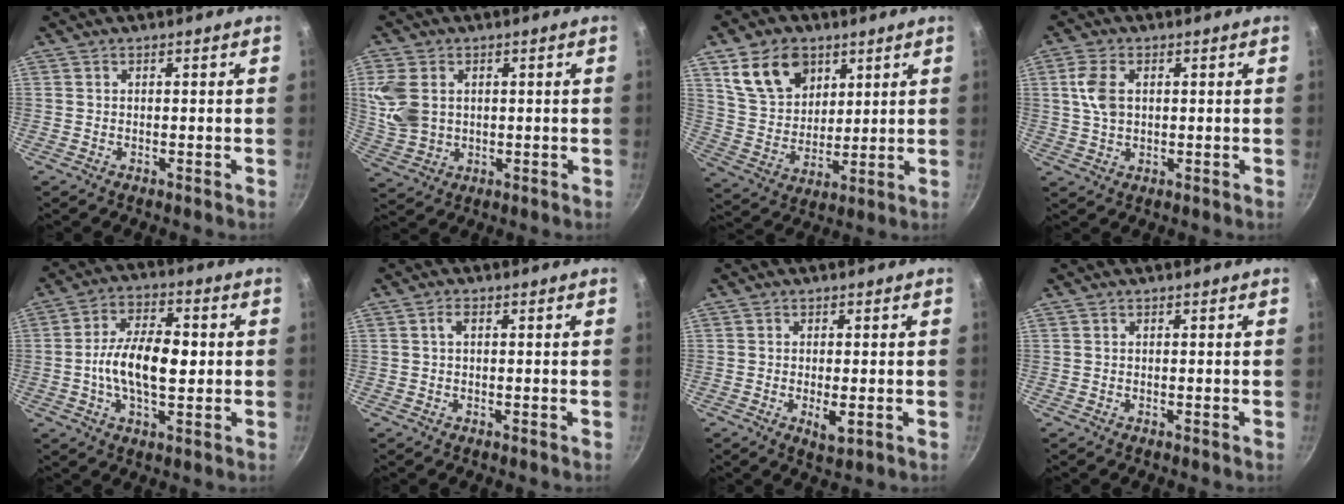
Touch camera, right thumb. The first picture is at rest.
{"total": 8.7, "force": [1.8, 6.6, 5.4], "torque": [-0.105, -0.008, 0.046]}
{"total": 13.9, "force": [6.7, 9.9, 7.1], "torque": [-0.094, -0.024, 0.131]}
{"total": 6.2, "force": [1.4, 3.9, 4.6], "torque": [-0.086, 0.001, 0.027]}
{"total": 12.4, "force": [-0.2, 6.3, 10.7], "torque": [-0.173, 0.019, -0.014]}
{"total": 1.5, "force": [0.4, 0.7, 1.2], "torque": [-0.023, 0.007, 0.007]}
{"total": 3.3, "force": [-0.7, 1.2, 3.0], "torque": [-0.054, -0.007, -0.007]}
{"total": 0.0}